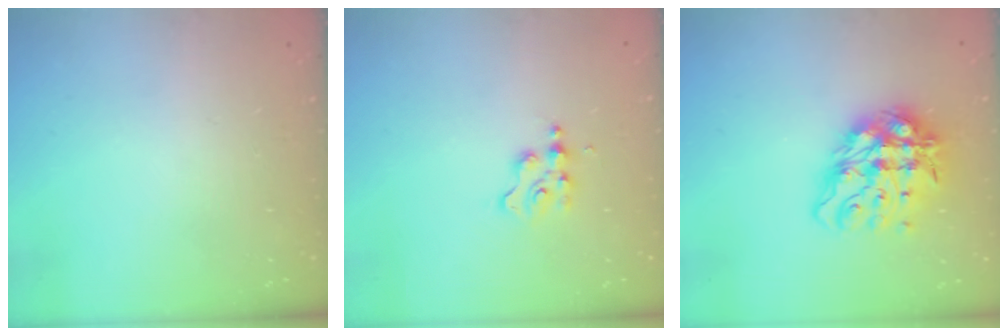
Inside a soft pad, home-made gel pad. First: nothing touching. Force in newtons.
{"total": 3.1, "press": 3.1, "slide": 0.4}
{"total": 12.9, "press": 12.8, "slide": 1.8}